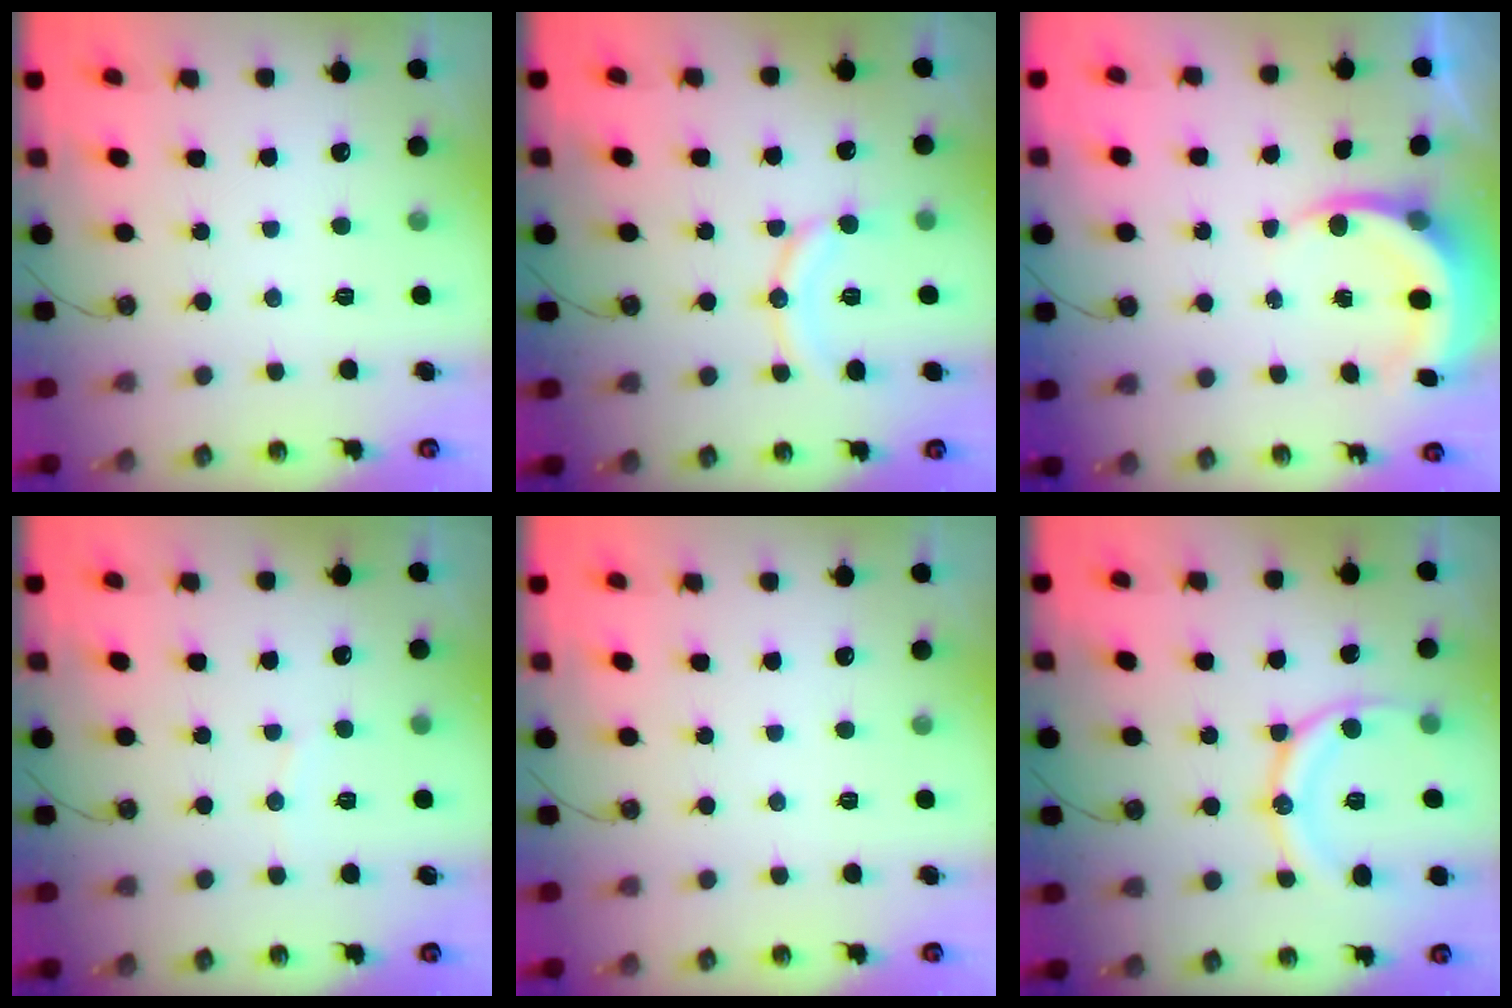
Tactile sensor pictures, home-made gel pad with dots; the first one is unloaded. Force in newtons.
{"total": 10.9, "press": 10.8, "slide": 0.7}
{"total": 4.9, "press": 4.9, "slide": 0.3}
{"total": 4.4, "press": 4.3, "slide": 0.5}
{"total": 0.0}
{"total": 13.4, "press": 13.4, "slide": 0.8}